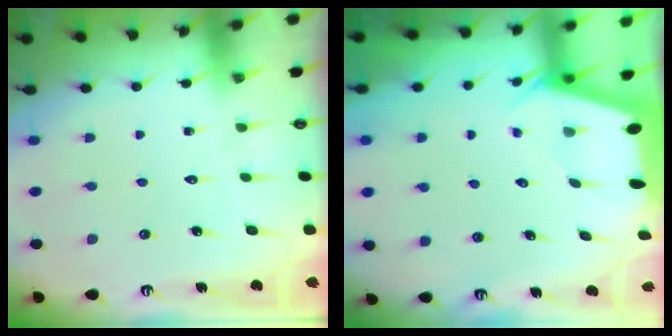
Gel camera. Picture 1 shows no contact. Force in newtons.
{"total": 1.8, "press": 1.8, "slide": 0.3}